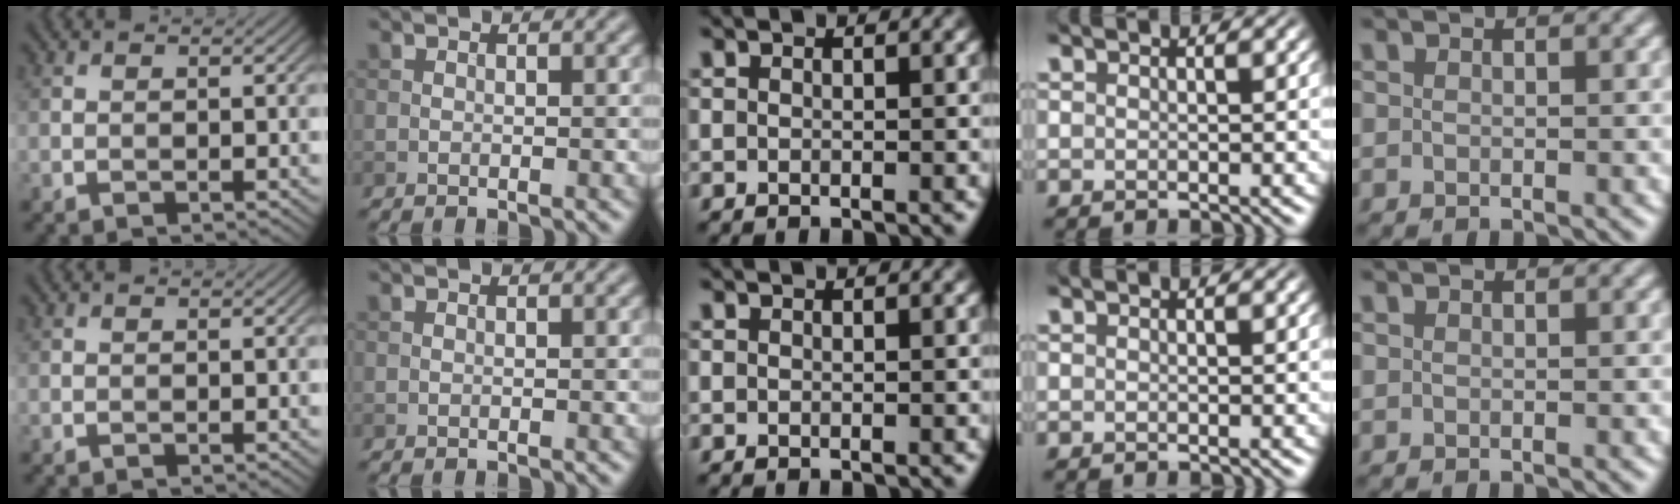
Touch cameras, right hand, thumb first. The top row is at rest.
{}